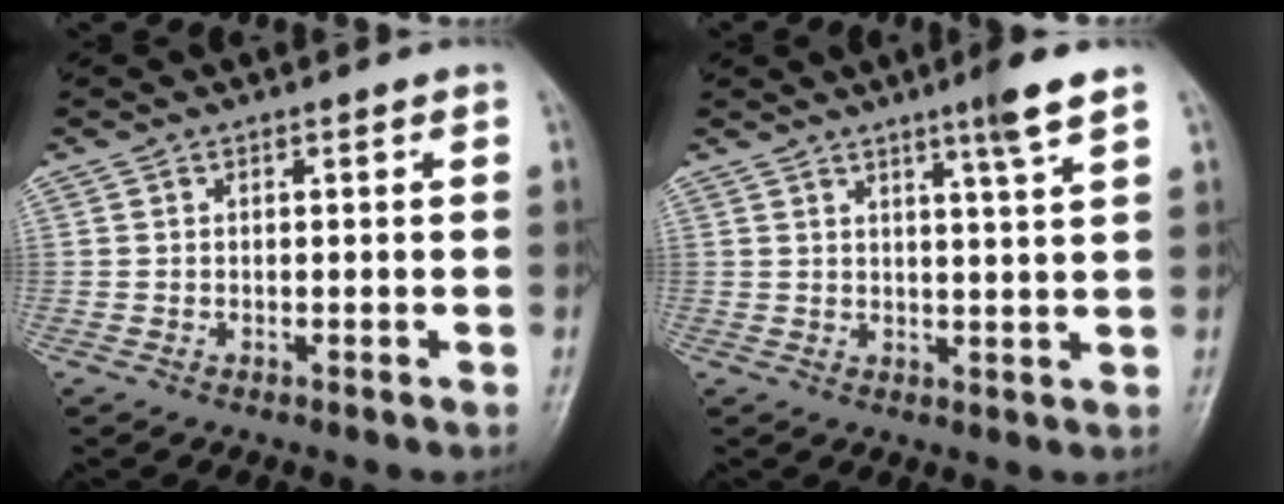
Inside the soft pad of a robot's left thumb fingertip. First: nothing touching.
{"total": 5.6, "force": [3.6, -0.5, 4.3], "torque": [-0.067, -0.023, 0.058]}